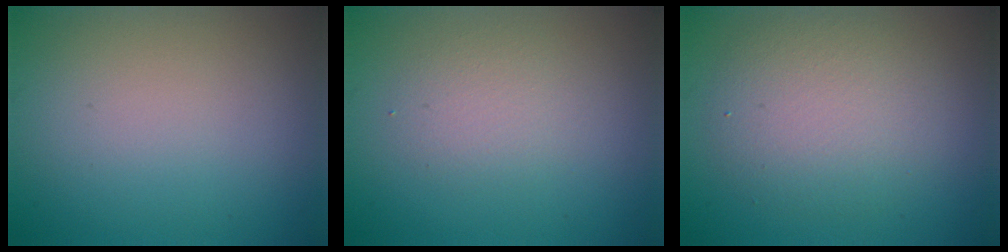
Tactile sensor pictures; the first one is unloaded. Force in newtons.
{"total": 2.0, "press": 2.0, "slide": 0.1}
{"total": 4.6, "press": 4.5, "slide": 0.6}